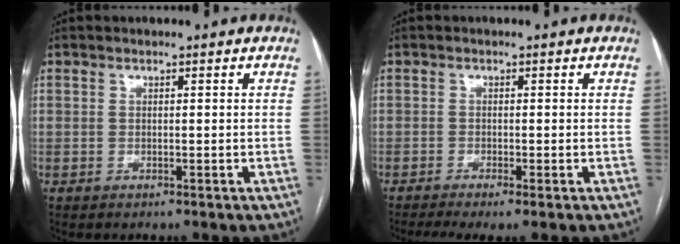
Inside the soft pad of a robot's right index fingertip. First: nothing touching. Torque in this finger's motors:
{"motor_torque": [0.41, -0.27, 0.07, 0.04]}